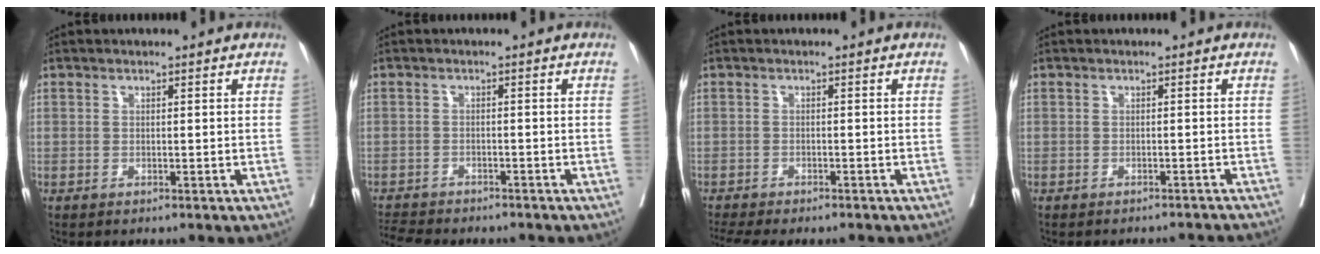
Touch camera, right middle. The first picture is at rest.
{"total": 6.8, "force": [-6.3, 1.2, 2.1], "torque": [-0.038, -0.008, -0.096]}
{"total": 8.1, "force": [-7.2, 1.4, 3.5], "torque": [-0.053, -0.005, -0.103]}
{"total": 4.4, "force": [-4.4, -0.1, 0.4], "torque": [-0.009, -0.011, -0.047]}